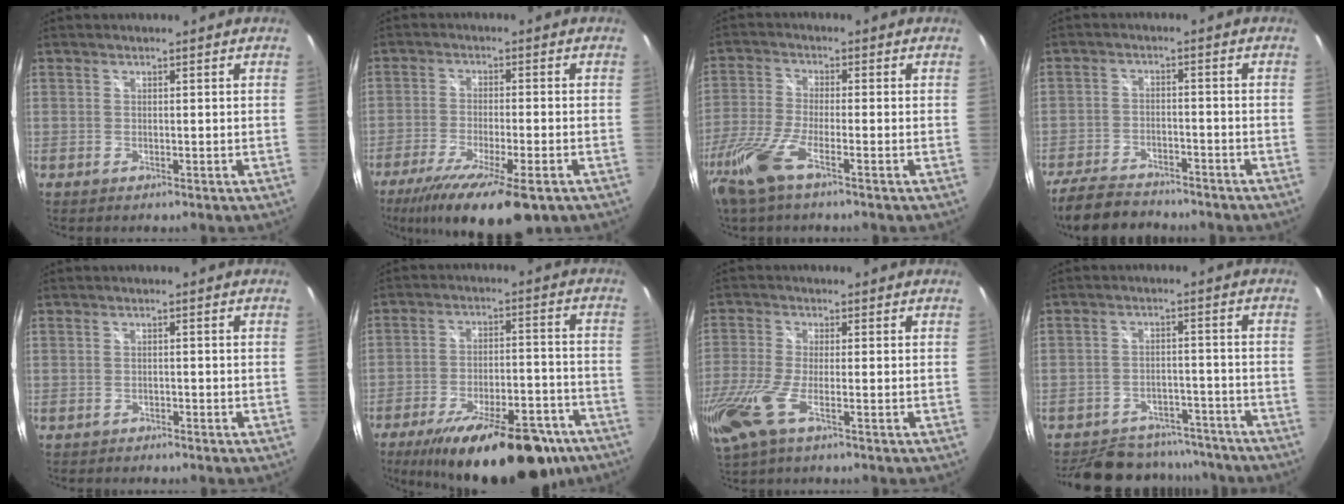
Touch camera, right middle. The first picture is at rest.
{"total": 16.0, "force": [-10.7, 3.4, 11.4], "torque": [-0.219, -0.055, -0.173]}
{"total": 10.0, "force": [-6.4, 1.2, 7.6], "torque": [-0.182, -0.030, -0.132]}
{"total": 11.8, "force": [-10.1, 4.0, 4.7], "torque": [-0.124, -0.013, -0.164]}
{"total": 1.0, "force": [-0.9, 0.3, 0.0], "torque": [-0.001, 0.000, -0.017]}
{"total": 23.7, "force": [-17.1, 8.0, 14.3], "torque": [-0.228, -0.023, -0.234]}
{"total": 10.4, "force": [-5.3, 2.1, 8.6], "torque": [-0.208, -0.039, -0.106]}
{"total": 18.5, "force": [-15.7, 7.5, 6.2], "torque": [-0.143, 0.024, -0.200]}